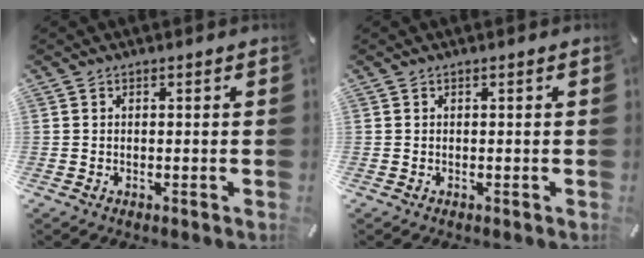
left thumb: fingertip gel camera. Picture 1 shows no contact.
{"total": 0.0}